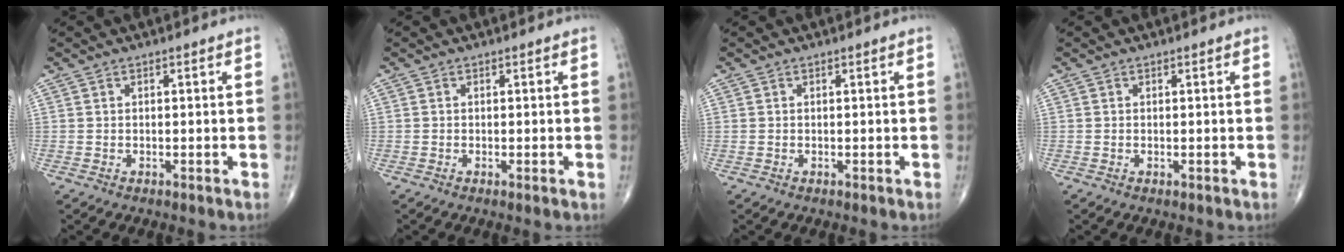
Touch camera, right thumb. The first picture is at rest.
{"total": 0.6, "force": [-0.4, 0.0, 0.5], "torque": [-0.012, -0.002, -0.007]}
{"total": 0.0}
{"total": 0.0}